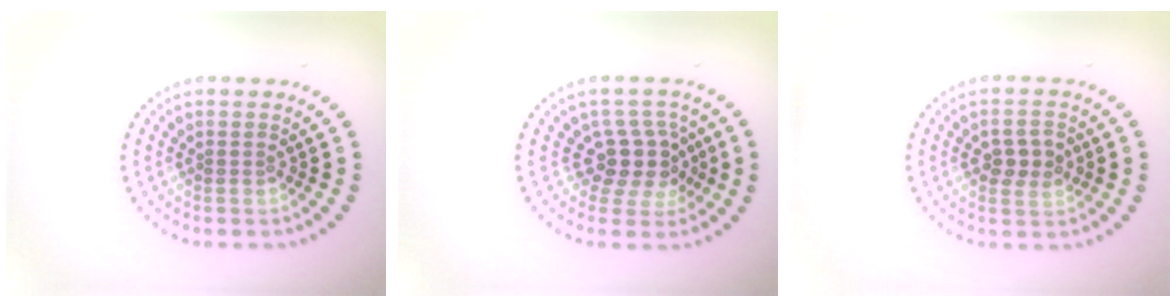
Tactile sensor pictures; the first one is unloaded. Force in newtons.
{"total": 3.5, "press": 2.7, "slide": 2.2}
{"total": 2.5, "press": 2.5, "slide": 0.1}